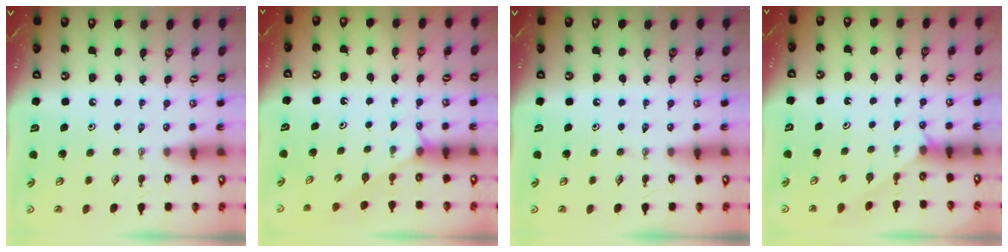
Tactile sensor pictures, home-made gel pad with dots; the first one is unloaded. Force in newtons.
{"total": 2.3, "press": 2.3, "slide": 0.4}
{"total": 0.0}
{"total": 3.0, "press": 2.9, "slide": 0.3}